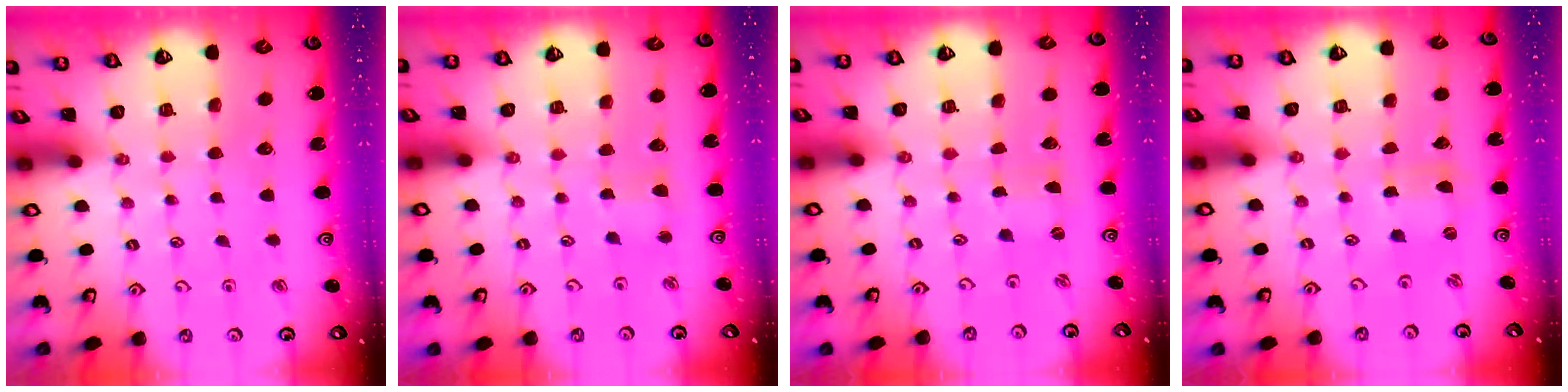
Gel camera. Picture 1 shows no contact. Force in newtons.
{"total": 2.9, "press": 2.9, "slide": 0.3}
{"total": 0.0}
{"total": 0.8, "press": 0.8, "slide": 0.1}